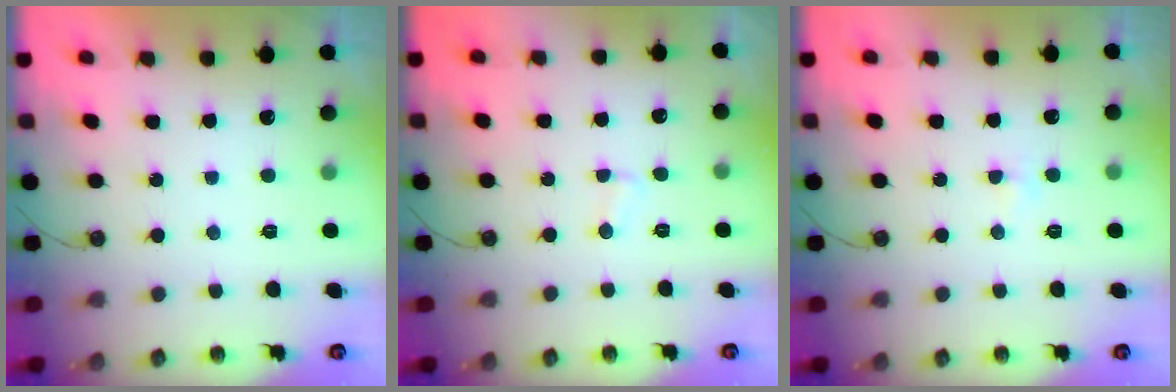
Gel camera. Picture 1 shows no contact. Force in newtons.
{"total": 2.3, "press": 2.3, "slide": 0.2}
{"total": 2.3, "press": 2.3, "slide": 0.4}